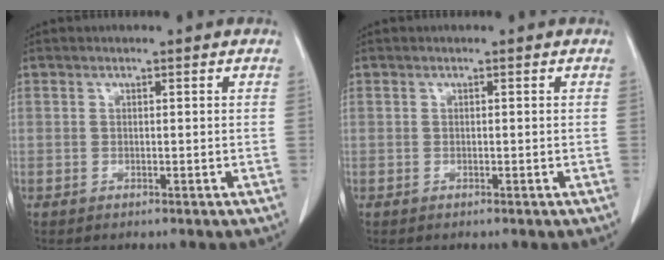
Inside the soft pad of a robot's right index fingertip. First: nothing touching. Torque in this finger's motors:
{"motor_torque": [0.23, -0.09, 0.06, 0.01]}